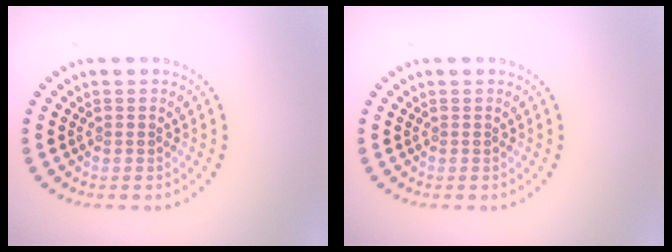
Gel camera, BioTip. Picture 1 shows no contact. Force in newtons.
{"total": 0.0}